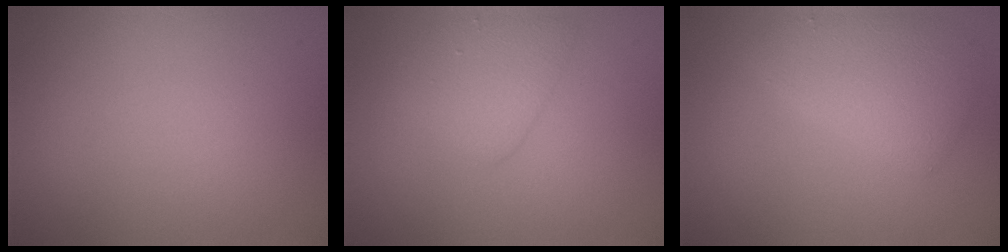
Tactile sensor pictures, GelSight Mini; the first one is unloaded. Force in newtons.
{"total": 2.6, "press": 2.6, "slide": 0.2}
{"total": 3.9, "press": 3.9, "slide": 0.1}